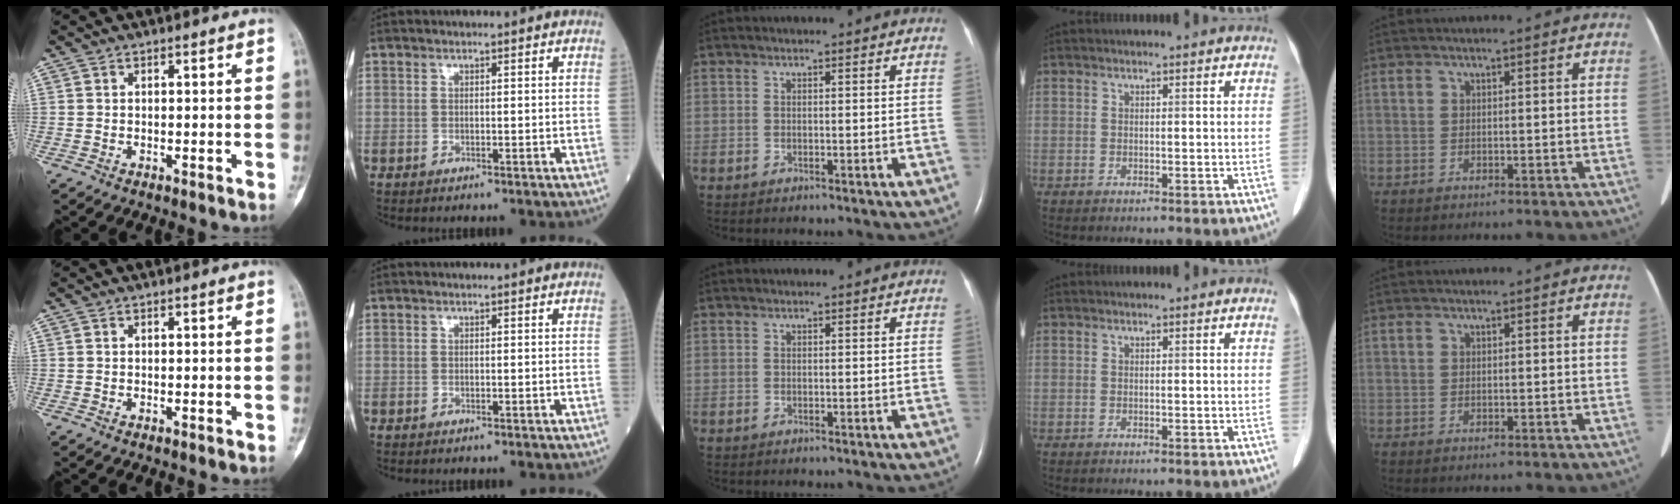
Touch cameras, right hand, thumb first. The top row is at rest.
{}